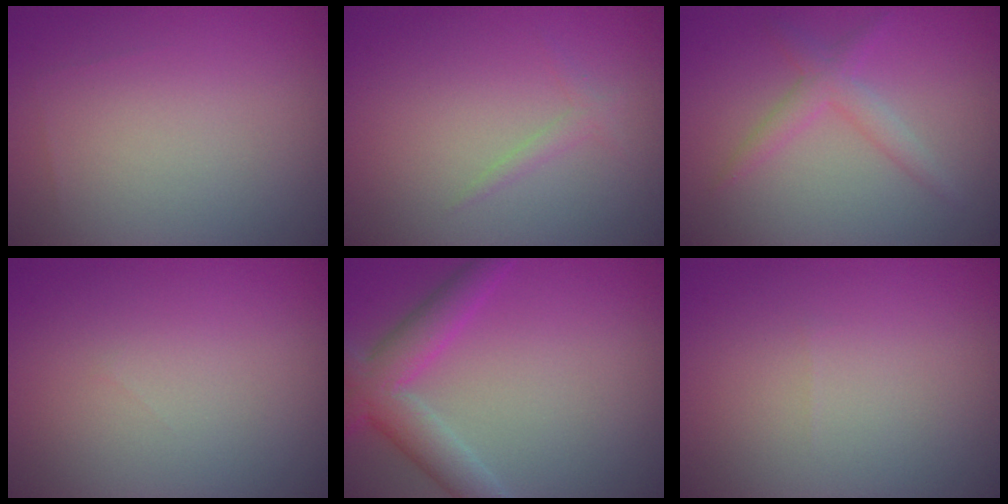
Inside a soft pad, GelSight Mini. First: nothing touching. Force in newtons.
{"total": 0.9, "press": 0.9, "slide": 0.0}
{"total": 2.2, "press": 2.2, "slide": 0.1}
{"total": 0.0}
{"total": 4.8, "press": 4.8, "slide": 0.3}
{"total": 0.0}